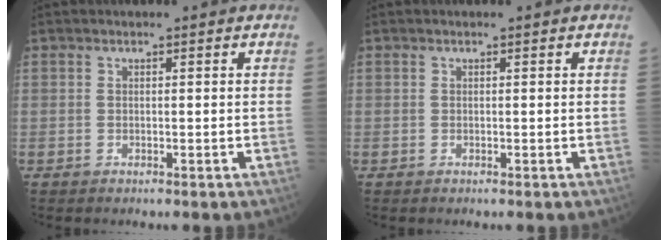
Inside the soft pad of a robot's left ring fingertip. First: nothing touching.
{"total": 0.0}